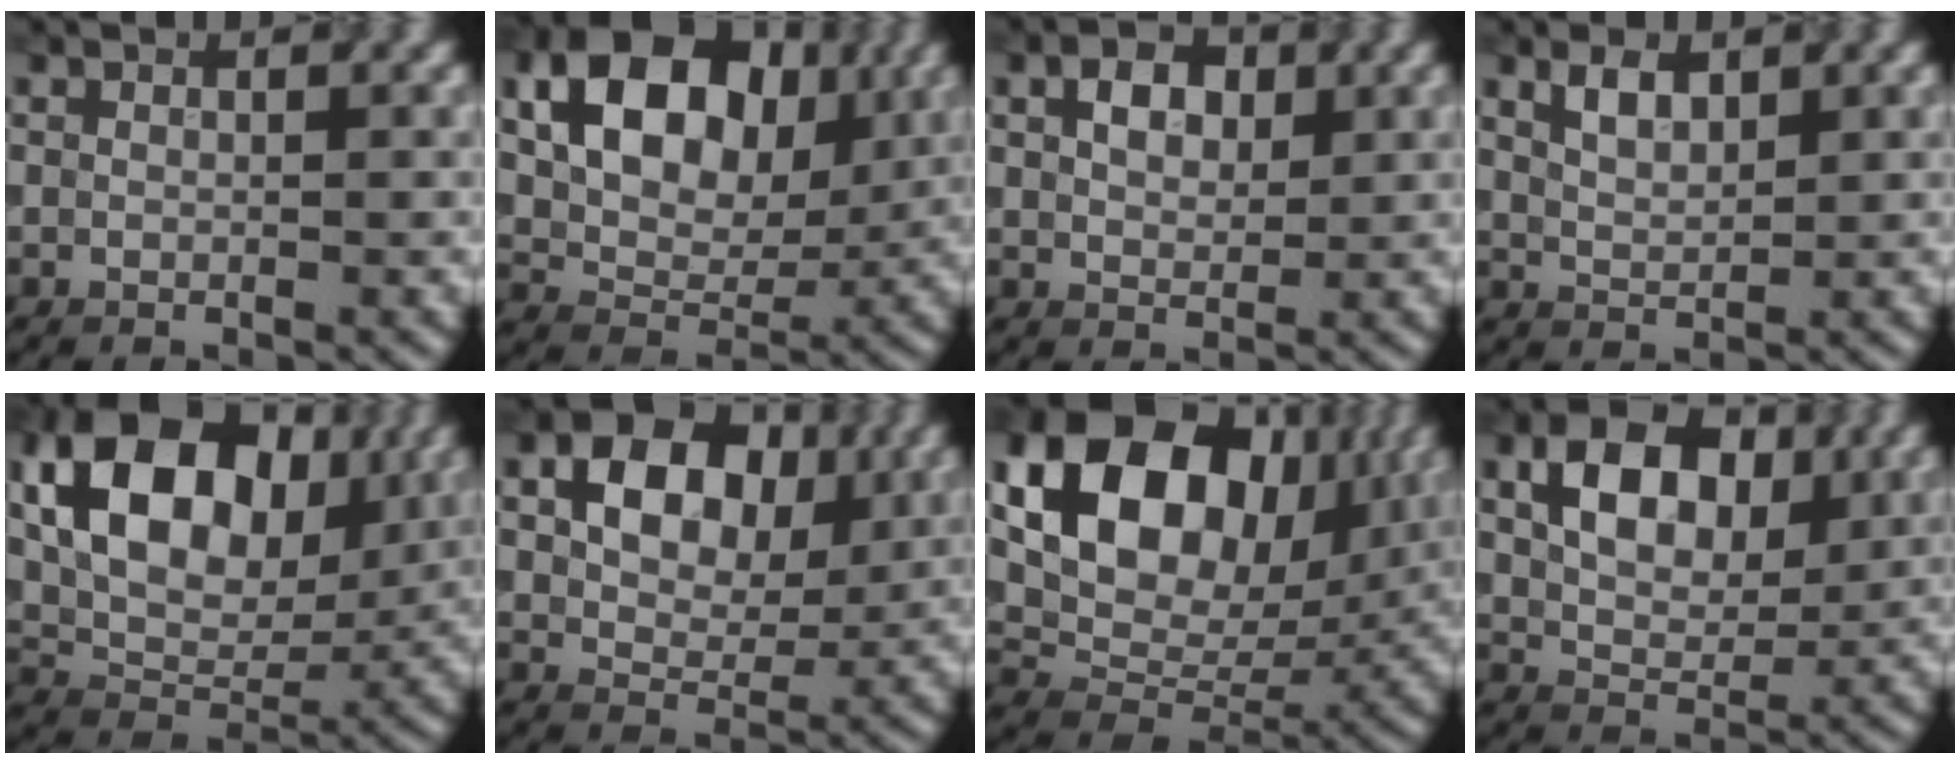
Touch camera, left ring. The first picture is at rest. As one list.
[{"total": 10.5, "force": [3.0, 7.2, 7.1], "torque": [-0.122, 0.001, 0.046]}, {"total": 3.1, "force": [1.1, 2.1, 2.0], "torque": [-0.038, 0.005, 0.016]}, {"total": 2.4, "force": [1.4, 1.2, 1.5], "torque": [-0.032, 0.001, 0.031]}, {"total": 12.0, "force": [3.3, 7.9, 8.4], "torque": [-0.143, 0.005, 0.052]}, {"total": 8.8, "force": [2.3, 6.1, 5.8], "torque": [-0.093, 0.011, 0.030]}, {"total": 17.3, "force": [6.0, 11.6, 11.3], "torque": [-0.211, 0.020, 0.114]}, {"total": 7.2, "force": [2.2, 4.7, 5.0], "torque": [-0.084, 0.003, 0.035]}]